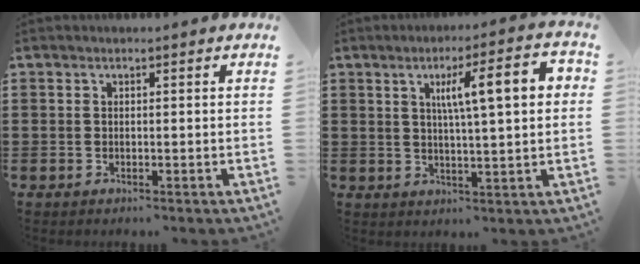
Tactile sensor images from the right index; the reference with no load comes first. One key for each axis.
{"total": 9.2, "fx": 2.4, "fy": 1.7, "fz": 8.7, "tx": -0.155, "ty": 0.001, "tz": 0.031}